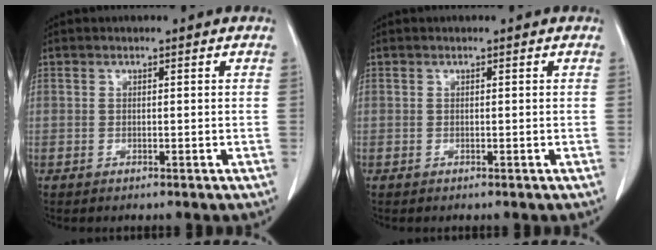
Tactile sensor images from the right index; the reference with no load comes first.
{"total": 0.0}